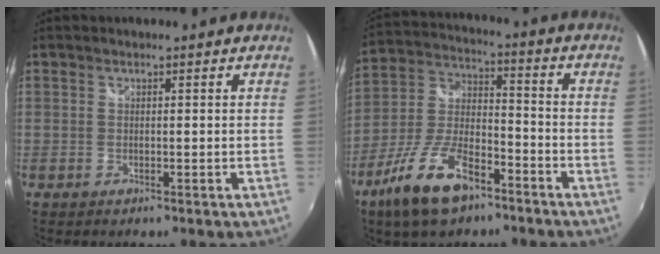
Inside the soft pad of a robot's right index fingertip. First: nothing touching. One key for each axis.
{"total": 15.6, "fx": -9.7, "fy": 6.3, "fz": 10.4, "tx": -0.222, "ty": -0.010, "tz": -0.177}